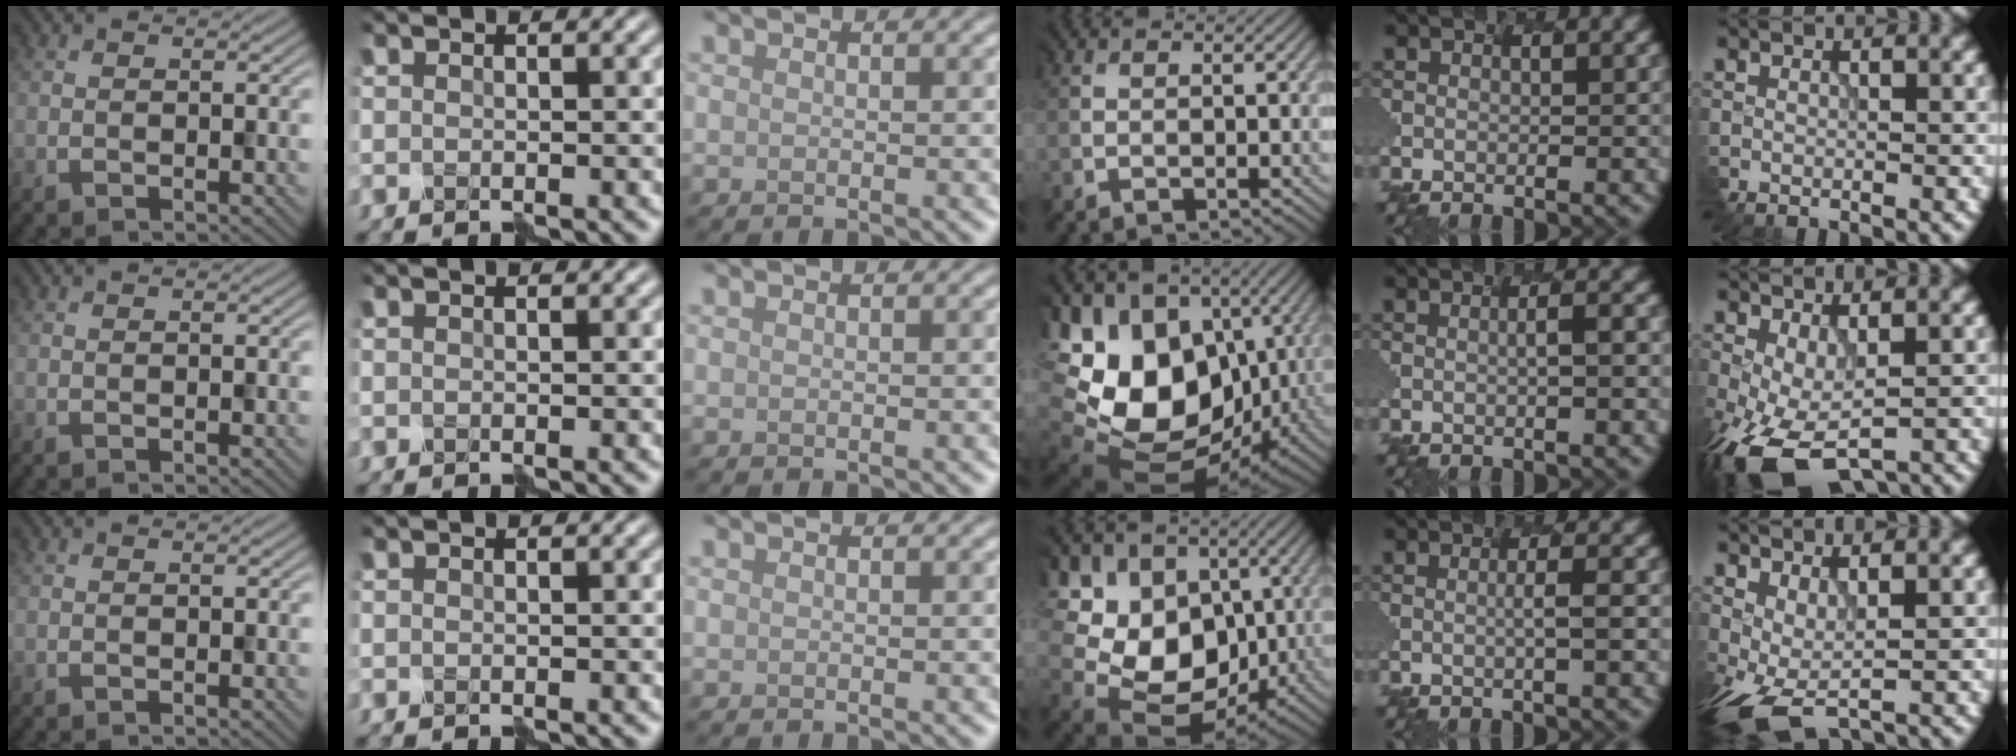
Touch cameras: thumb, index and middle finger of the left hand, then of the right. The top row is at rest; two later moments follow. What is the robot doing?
{"motion": "disassemble", "object": "velcro strap"}